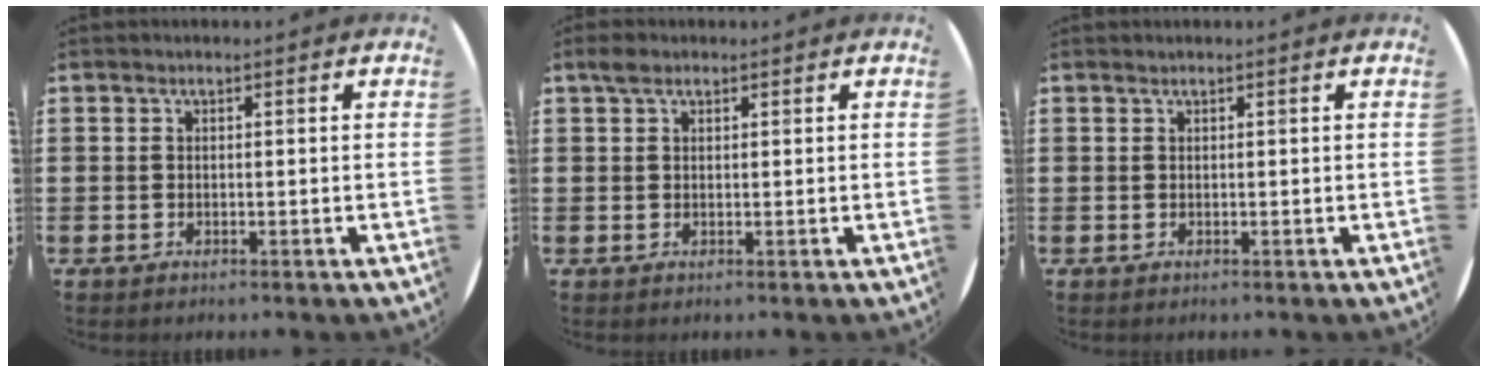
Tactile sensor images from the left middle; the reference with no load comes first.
{"total": 1.5, "force": [1.1, 0.8, 0.5], "torque": [-0.004, 0.002, 0.019]}
{"total": 0.0}